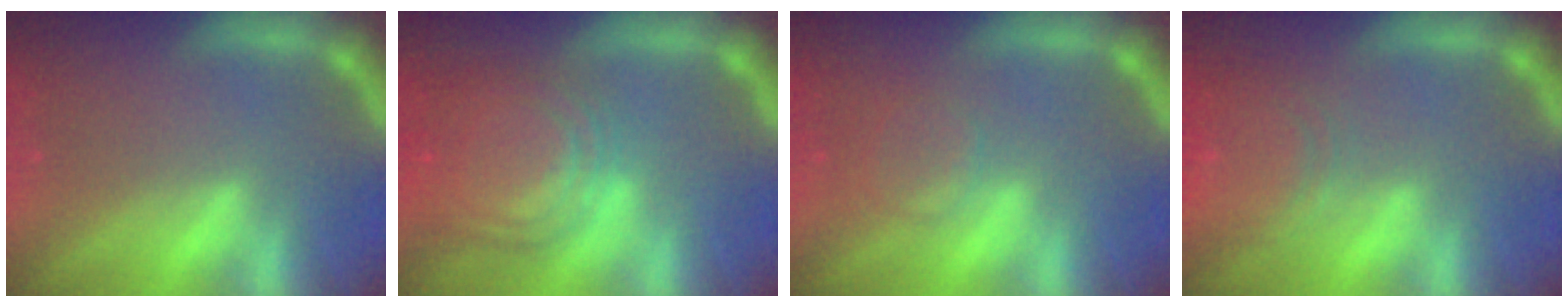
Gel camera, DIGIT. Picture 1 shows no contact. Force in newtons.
{"total": 10.0}
{"total": 2.9}
{"total": 6.5}